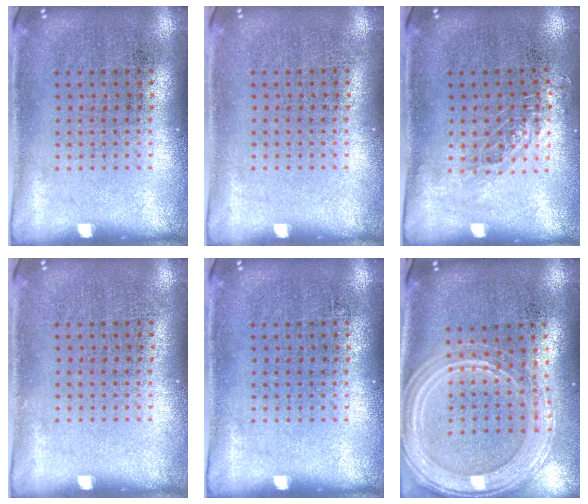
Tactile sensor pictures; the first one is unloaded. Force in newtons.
{"total": 0.0}
{"total": 0.8, "press": 0.8, "slide": 0.2}
{"total": 0.0}
{"total": 0.0}
{"total": 2.2, "press": 2.0, "slide": 0.8}